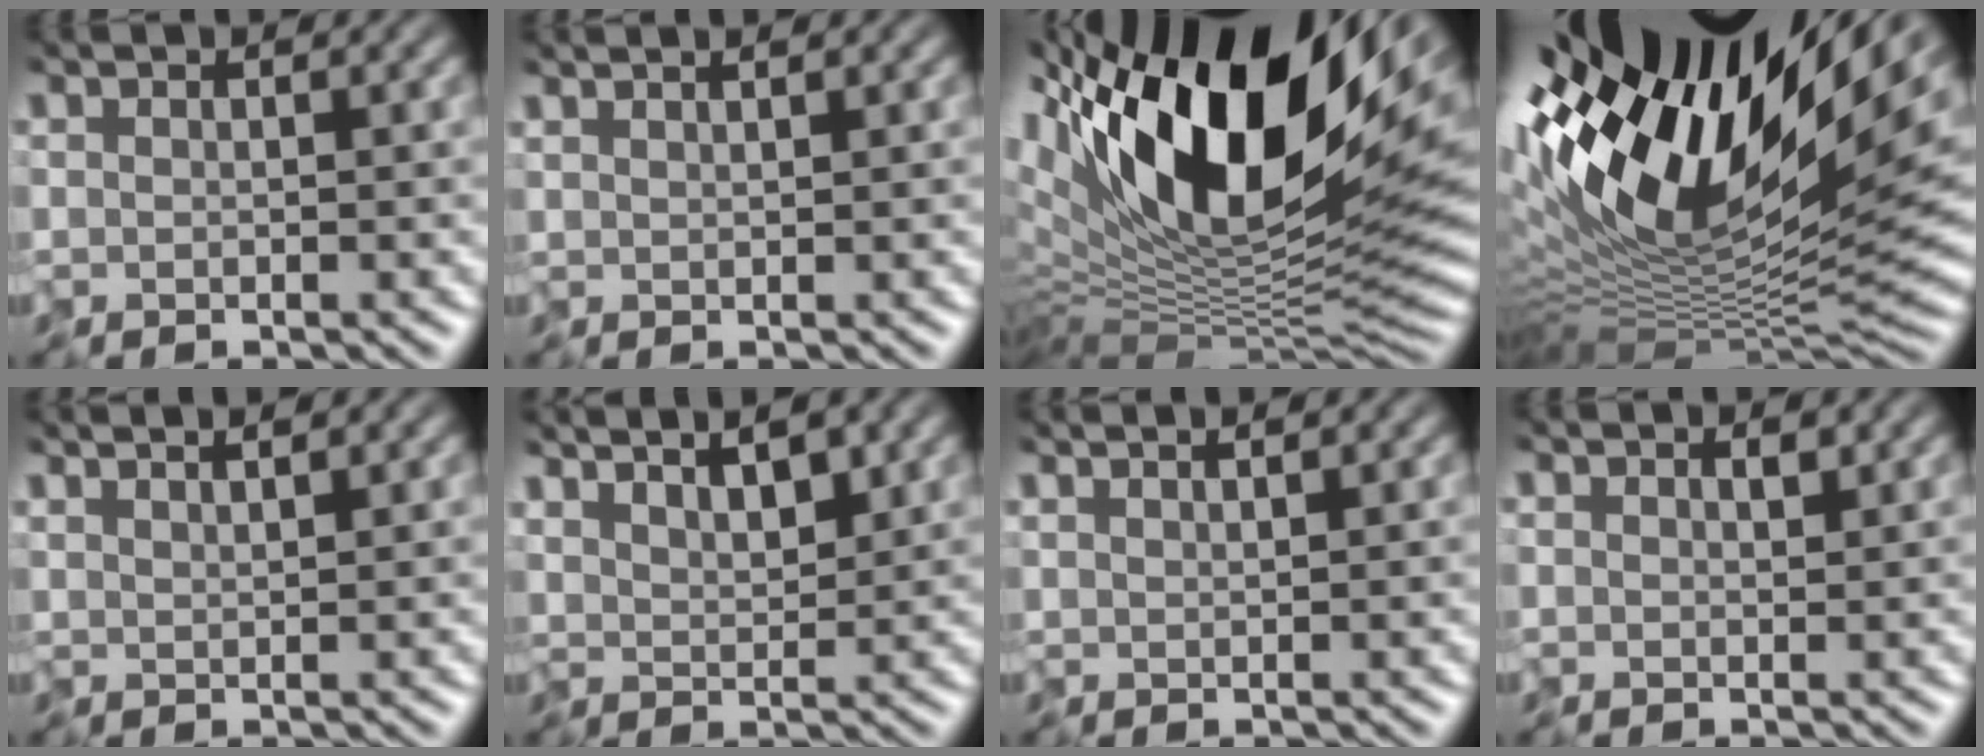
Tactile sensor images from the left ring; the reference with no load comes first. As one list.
[{"total": 1.3, "force": [0.9, 0.1, 0.8], "torque": [-0.007, 0.003, 0.007]}, {"total": 18.6, "force": [5.8, 7.4, 16.0], "torque": [-0.279, 0.012, 0.089]}, {"total": 16.9, "force": [6.0, 6.6, 14.4], "torque": [-0.258, 0.006, 0.097]}, {"total": 2.2, "force": [1.7, 0.4, 1.4], "torque": [-0.016, 0.008, 0.011]}, {"total": 5.4, "force": [3.5, 2.0, 3.6], "torque": [-0.066, 0.014, 0.040]}, {"total": 1.6, "force": [1.2, 0.2, 1.0], "torque": [-0.009, 0.005, 0.008]}, {"total": 0.9, "force": [0.5, 0.4, 0.7], "torque": [-0.014, -0.004, 0.008]}]